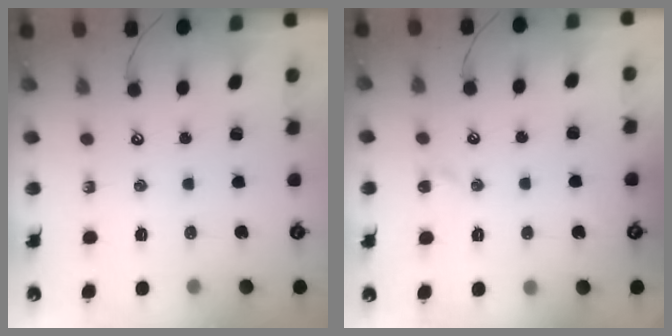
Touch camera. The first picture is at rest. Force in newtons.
{"total": 2.5, "press": 2.4, "slide": 0.7}